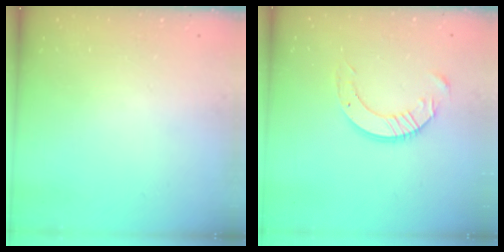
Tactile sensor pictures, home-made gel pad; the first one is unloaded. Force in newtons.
{"total": 10.1, "press": 10.0, "slide": 1.0}